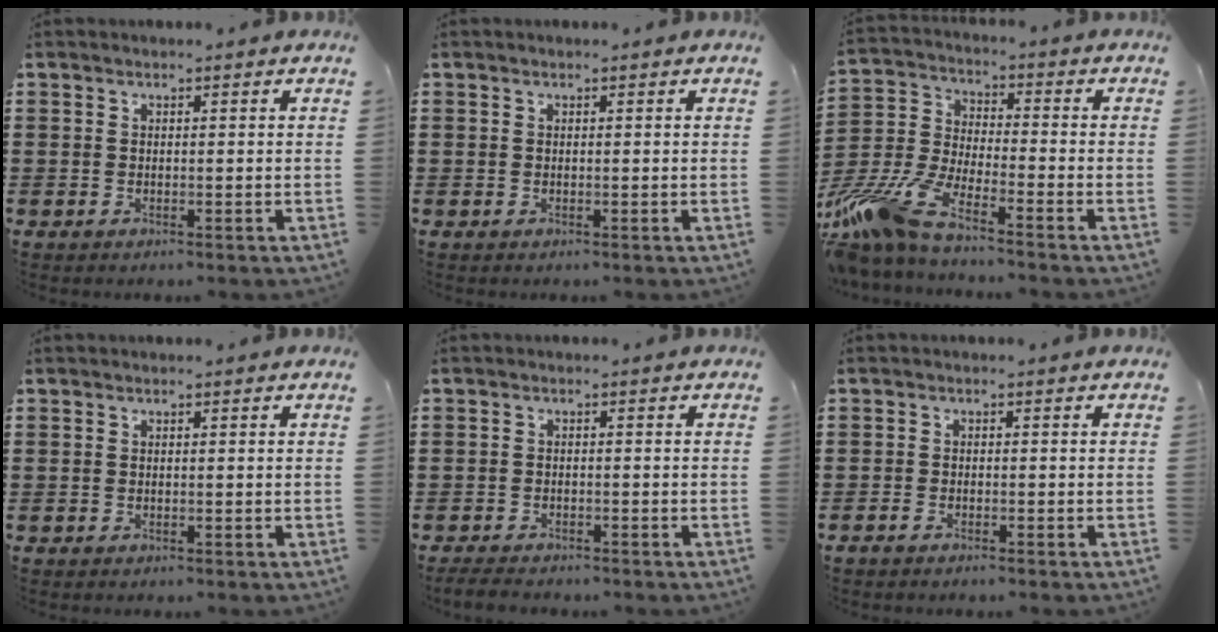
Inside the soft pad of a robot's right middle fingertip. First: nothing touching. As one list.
[{"total": 0.0}, {"total": 9.4, "force": [-7.9, 1.1, 4.9], "torque": [-0.133, -0.010, -0.164]}, {"total": 0.0}, {"total": 1.9, "force": [-1.9, 0.3, 0.2], "torque": [-0.009, 0.000, -0.040]}, {"total": 1.0, "force": [-0.9, 0.1, 0.3], "torque": [-0.010, -0.005, -0.017]}]